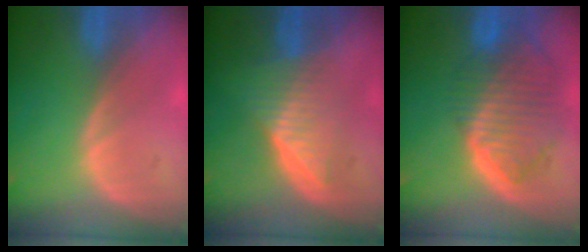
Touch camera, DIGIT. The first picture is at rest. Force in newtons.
{"total": 6.4, "press": 6.0, "slide": 2.2}
{"total": 9.9, "press": 8.5, "slide": 5.1}